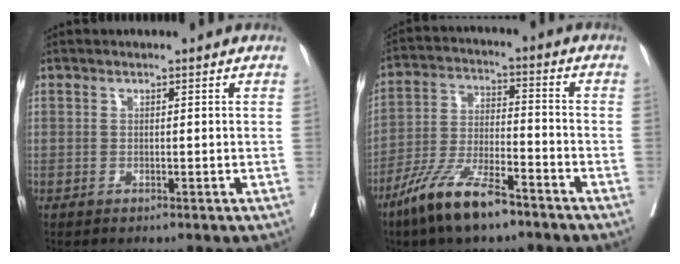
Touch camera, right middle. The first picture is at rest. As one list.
[{"total": 11.8, "force": [-8.2, 2.5, 8.0], "torque": [-0.161, -0.018, -0.156]}]